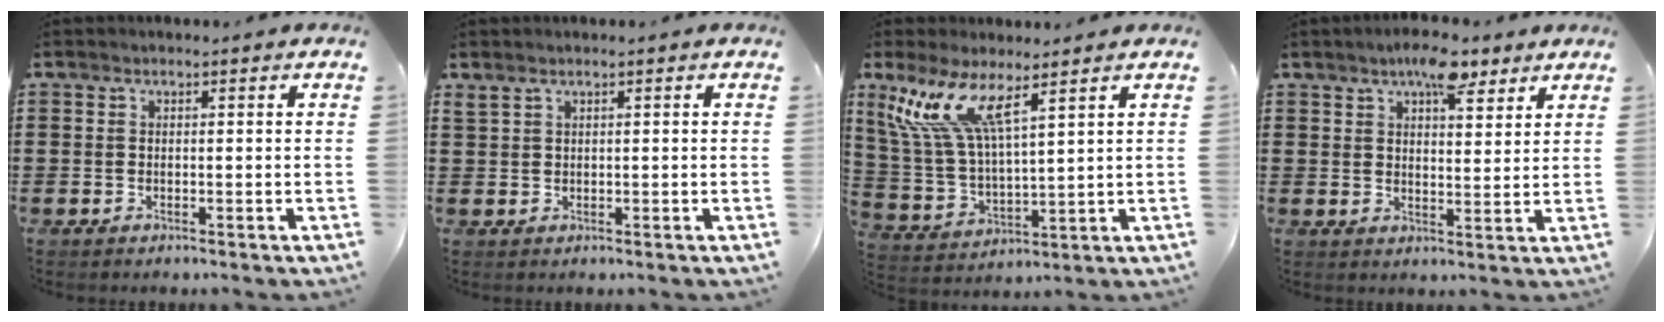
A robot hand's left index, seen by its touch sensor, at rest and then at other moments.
{"total": 1.0, "force": [0.8, 0.4, 0.5], "torque": [-0.013, 0.002, 0.015]}
{"total": 10.5, "force": [6.7, 2.7, 7.6], "torque": [-0.182, -0.018, 0.120]}
{"total": 6.9, "force": [4.9, 2.5, 4.1], "torque": [-0.059, -0.011, 0.081]}